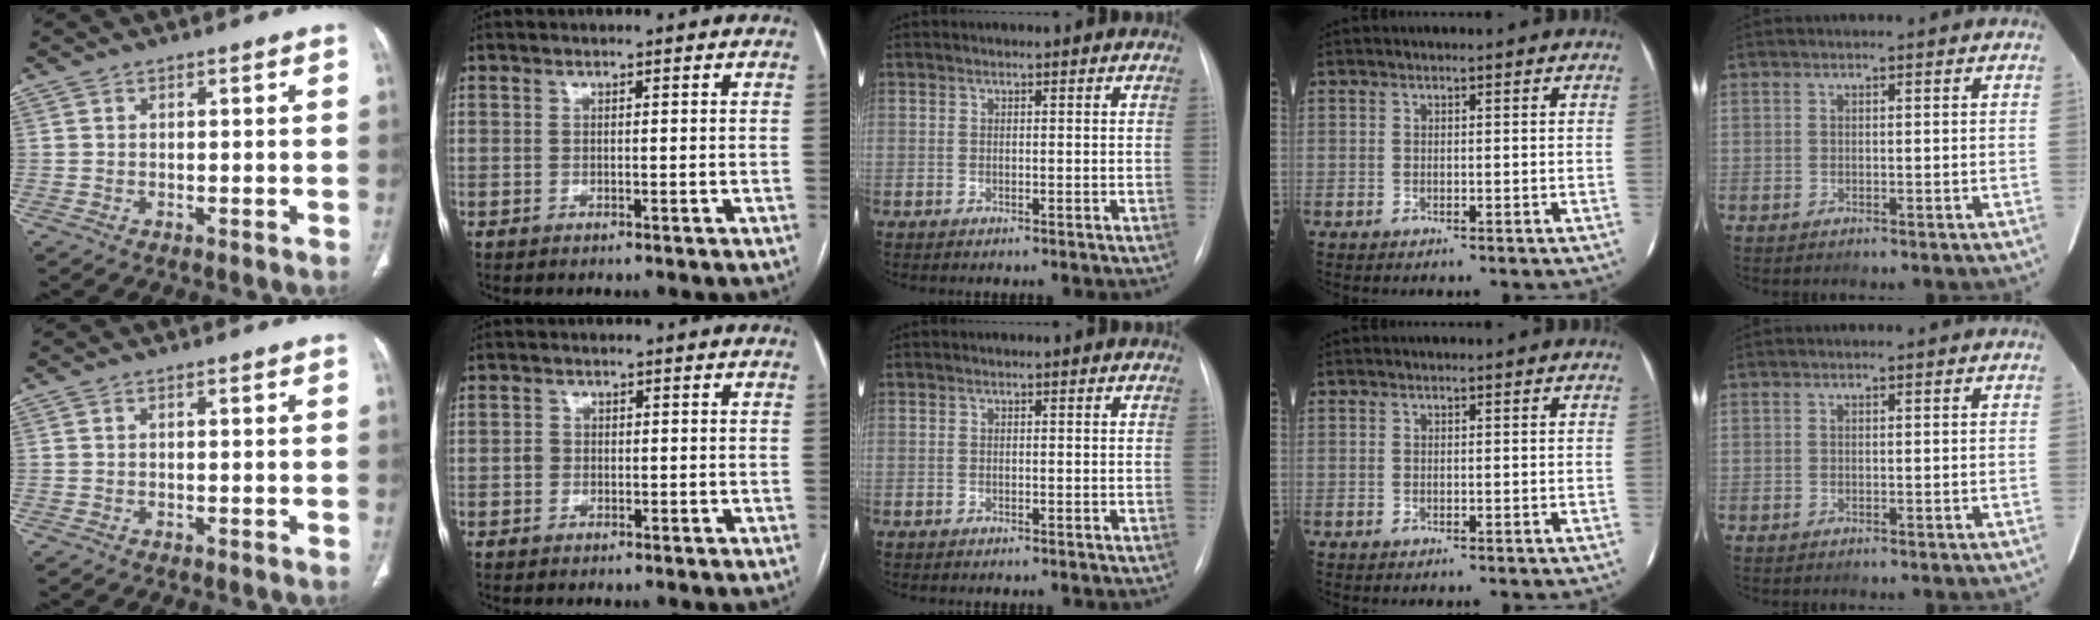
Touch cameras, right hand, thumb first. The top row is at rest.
{"index": {"total": 1.2, "force": [-0.1, 1.2, 0.2], "torque": [-0.003, 0.004, -0.002]}}